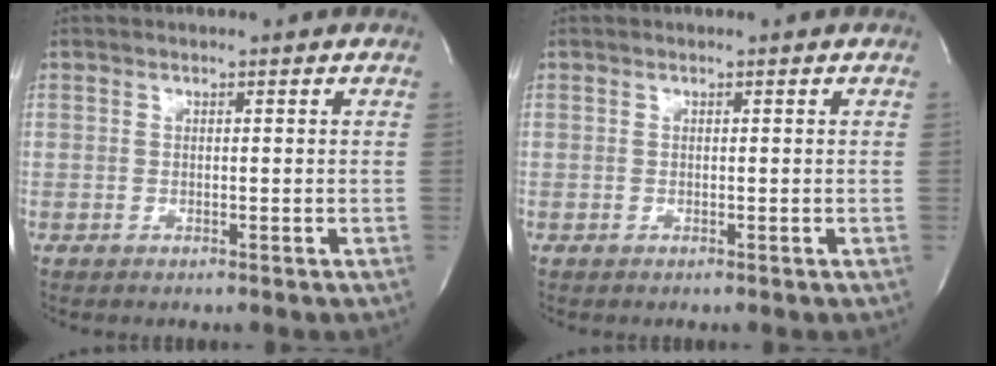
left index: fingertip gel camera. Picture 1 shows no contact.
{"total": 0.0}